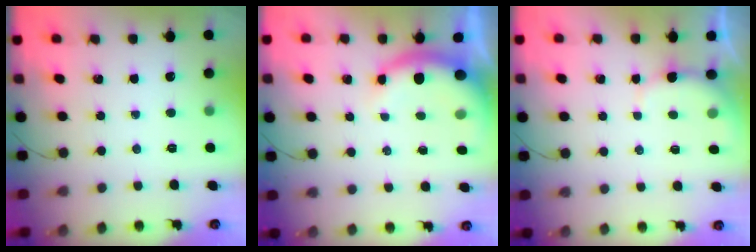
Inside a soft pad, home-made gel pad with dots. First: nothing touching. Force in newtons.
{"total": 7.3, "press": 7.2, "slide": 0.7}
{"total": 2.8, "press": 2.7, "slide": 0.7}